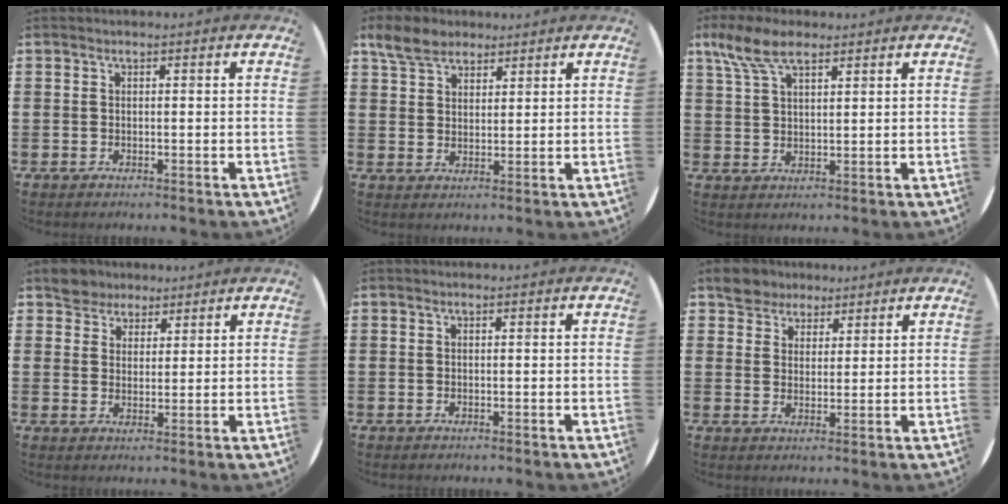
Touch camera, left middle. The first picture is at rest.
{"total": 5.1, "force": [4.2, 2.6, 1.4], "torque": [-0.034, -0.003, 0.080]}
{"total": 6.6, "force": [4.4, 2.7, 4.1], "torque": [-0.090, 0.000, 0.082]}
{"total": 4.2, "force": [3.7, 1.9, -0.4], "torque": [-0.001, -0.003, 0.073]}
{"total": 0.0}
{"total": 4.5, "force": [4.0, 2.2, -0.1], "torque": [-0.009, -0.002, 0.076]}